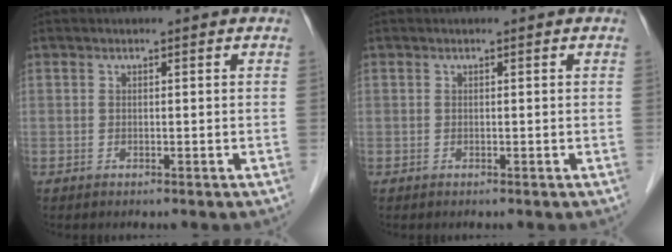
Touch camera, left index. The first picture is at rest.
{"total": 0.0}